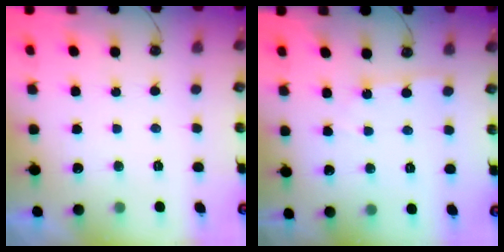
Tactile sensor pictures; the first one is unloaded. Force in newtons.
{"total": 3.4, "press": 3.4, "slide": 0.5}